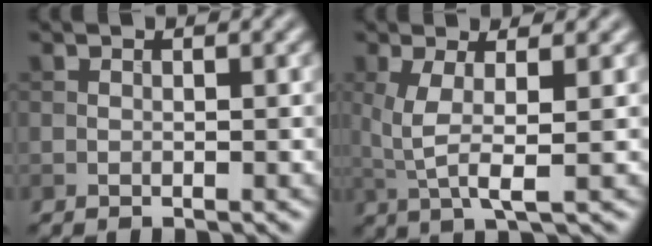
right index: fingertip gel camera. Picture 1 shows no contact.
{"total": 3.9, "force": [0.2, 0.8, 3.8], "torque": [-0.086, -0.004, 0.006]}